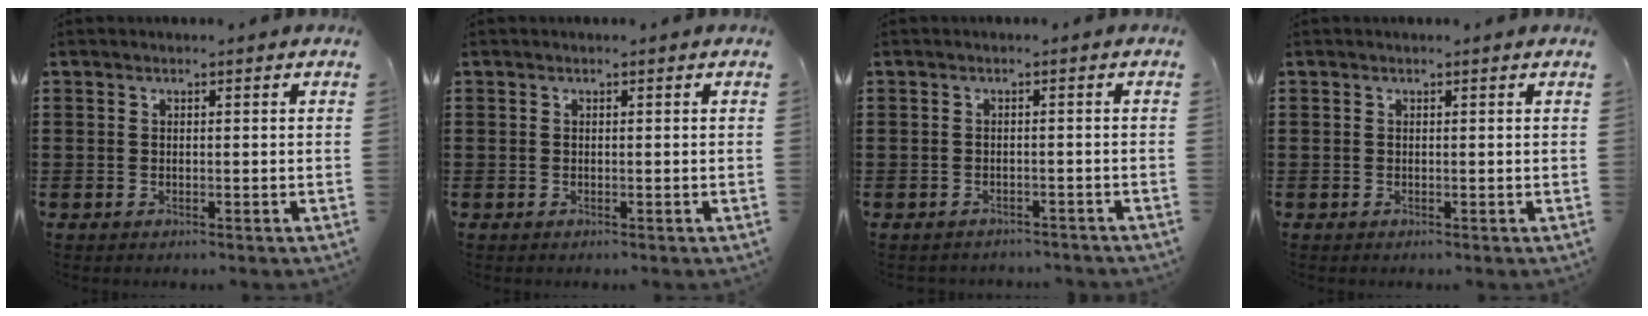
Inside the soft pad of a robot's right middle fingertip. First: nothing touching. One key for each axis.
{"total": 0.0}
{"total": 1.2, "fx": -1.1, "fy": 0.2, "fz": 0.0, "tx": -0.004, "ty": 0.002, "tz": -0.025}
{"total": 0.0}